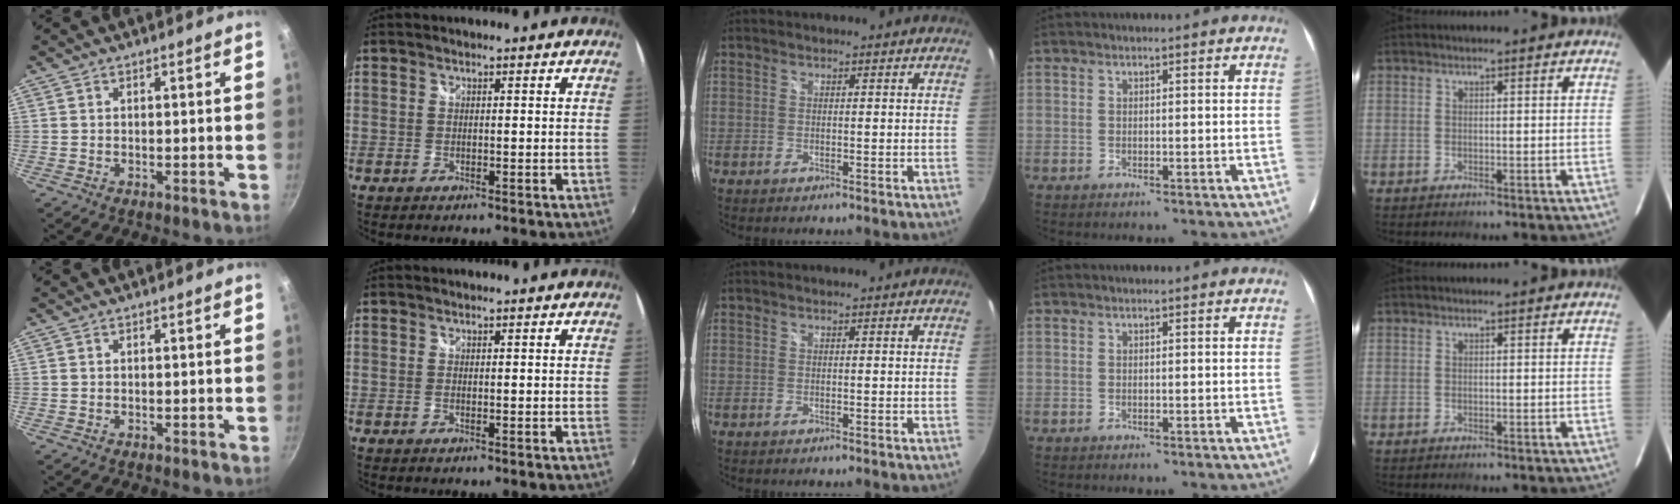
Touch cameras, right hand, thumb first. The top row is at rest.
{}